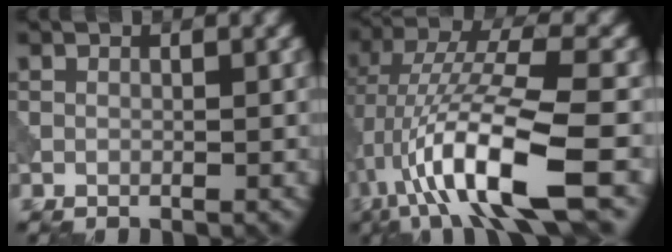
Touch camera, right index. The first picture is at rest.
{"total": 12.6, "force": [-3.8, 3.3, 11.6], "torque": [-0.220, 0.017, -0.062]}